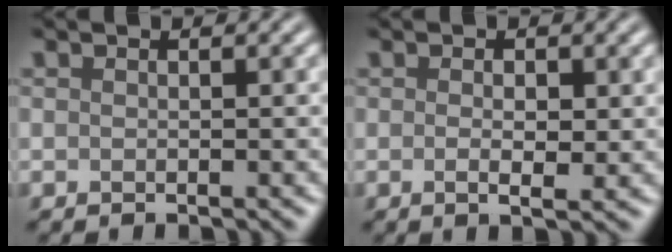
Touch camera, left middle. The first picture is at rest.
{"total": 1.6, "force": [0.2, 0.5, 1.5], "torque": [-0.028, -0.006, 0.002]}